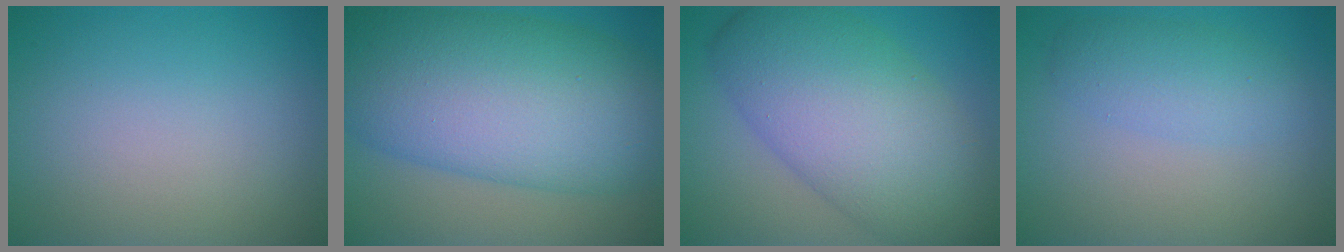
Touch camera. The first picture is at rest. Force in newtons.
{"total": 14.5, "press": 14.5, "slide": 0.1}
{"total": 11.4, "press": 11.4, "slide": 0.3}
{"total": 3.0, "press": 3.0, "slide": 0.1}